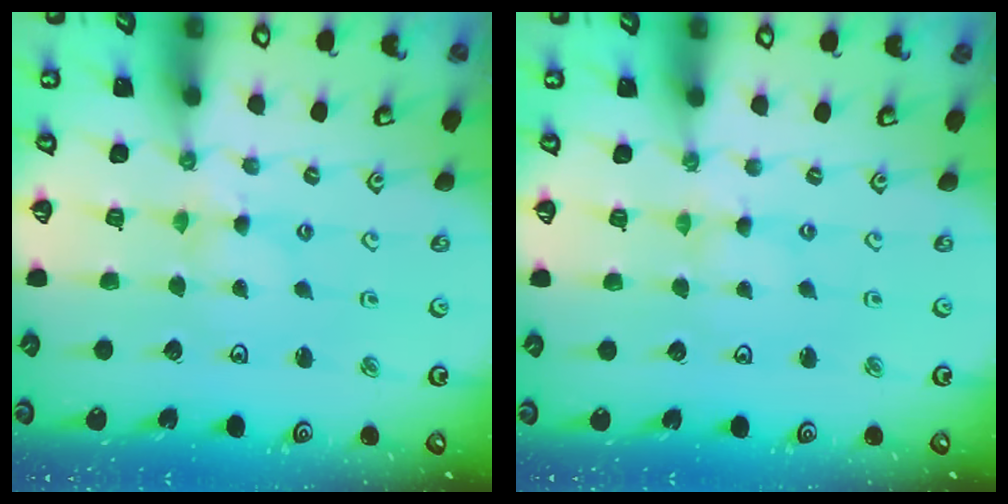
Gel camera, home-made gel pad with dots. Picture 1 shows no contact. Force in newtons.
{"total": 0.0}